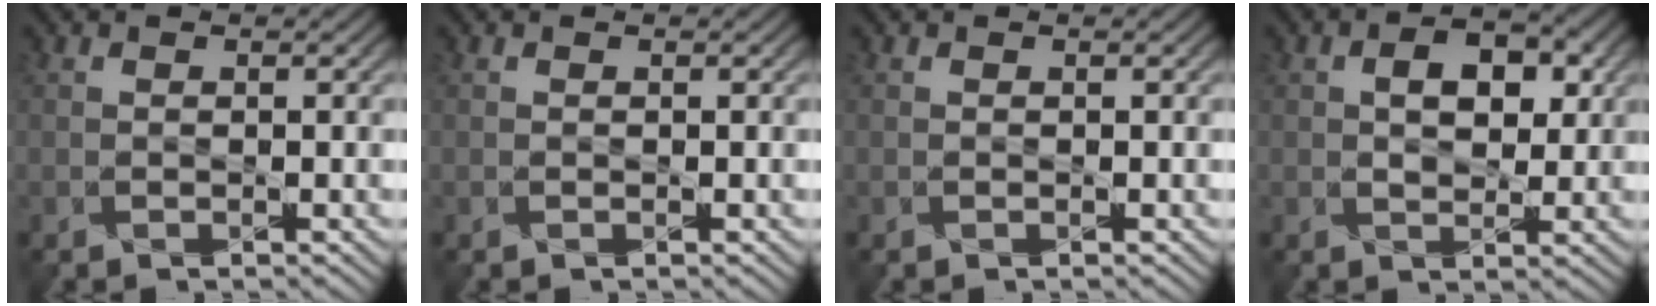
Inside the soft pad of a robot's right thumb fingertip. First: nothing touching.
{"total": 0.0}
{"total": 0.0}
{"total": 4.4, "force": [1.3, 2.8, 3.2], "torque": [-0.055, 0.002, 0.017]}